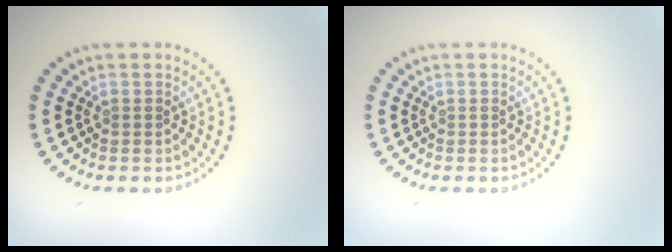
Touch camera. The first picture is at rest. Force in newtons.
{"total": 0.0}